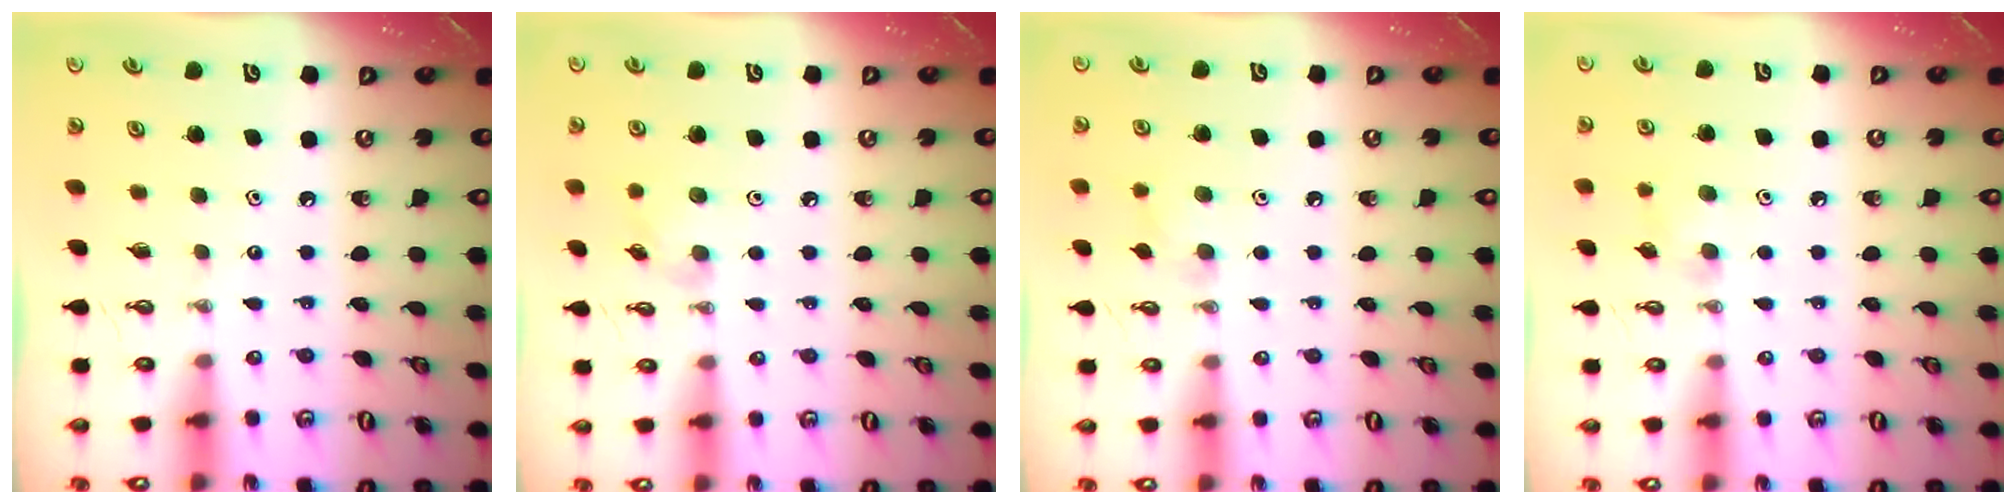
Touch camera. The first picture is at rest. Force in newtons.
{"total": 5.5, "press": 5.4, "slide": 1.1}
{"total": 6.9, "press": 6.7, "slide": 1.3}
{"total": 8.3, "press": 7.7, "slide": 3.1}